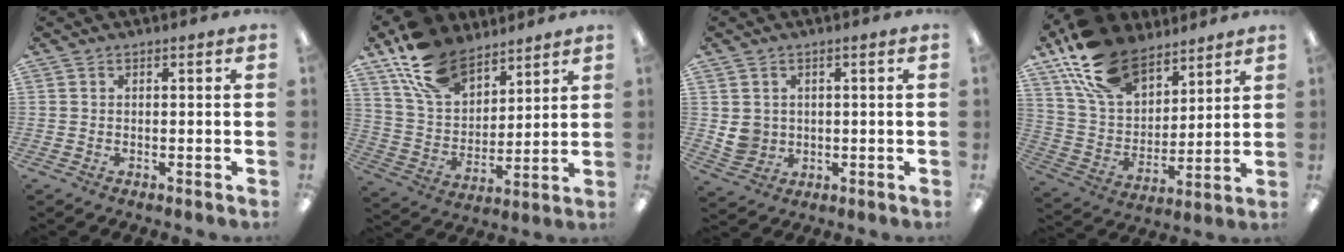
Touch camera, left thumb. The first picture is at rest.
{"total": 15.5, "force": [11.2, 8.2, 6.8], "torque": [-0.147, -0.048, 0.216]}
{"total": 4.6, "force": [1.1, 4.3, 1.1], "torque": [-0.013, 0.004, 0.025]}
{"total": 18.2, "force": [12.8, 10.0, 8.3], "torque": [-0.174, -0.056, 0.242]}